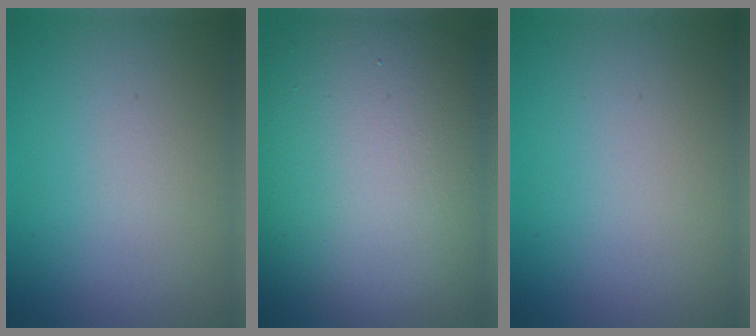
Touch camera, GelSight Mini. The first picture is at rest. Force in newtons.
{"total": 17.2, "press": 17.2, "slide": 1.1}
{"total": 0.0}